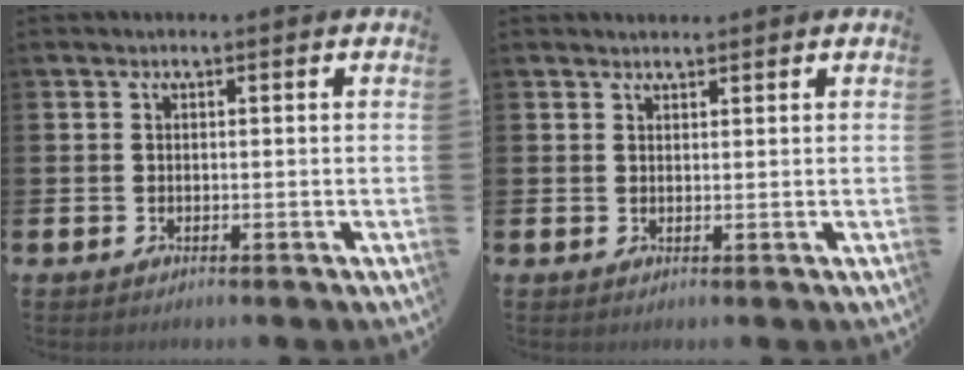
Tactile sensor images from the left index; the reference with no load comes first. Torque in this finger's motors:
{"motor_torque": [-0.61, 0.58, -1.06, -0.08]}